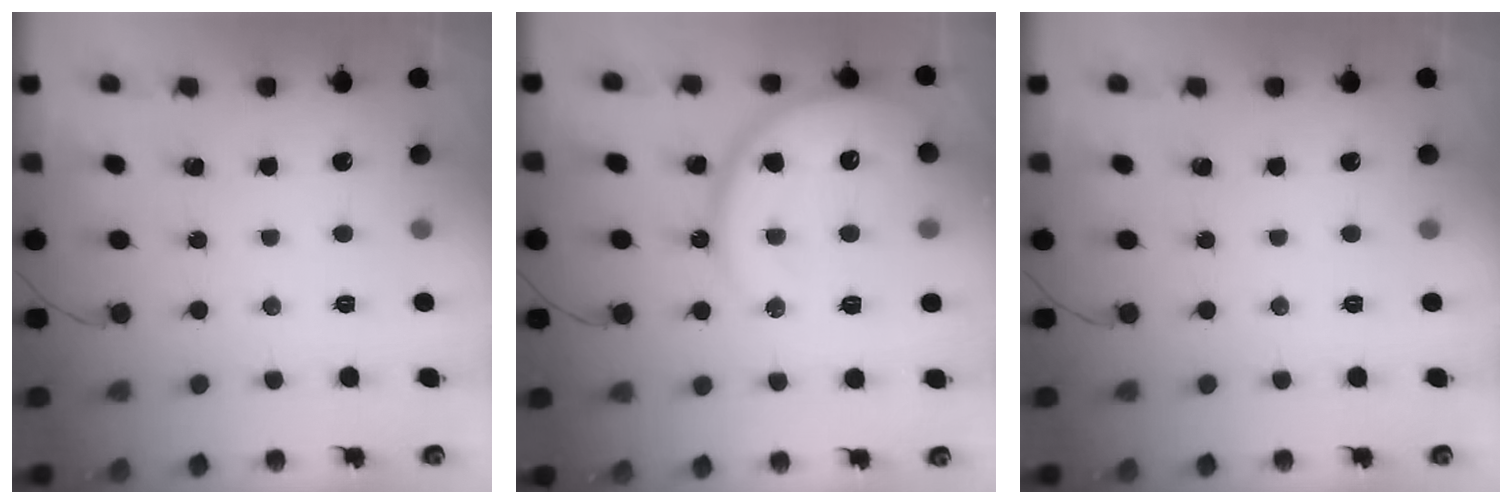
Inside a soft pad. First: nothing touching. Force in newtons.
{"total": 17.8, "press": 17.7, "slide": 1.4}
{"total": 0.0}